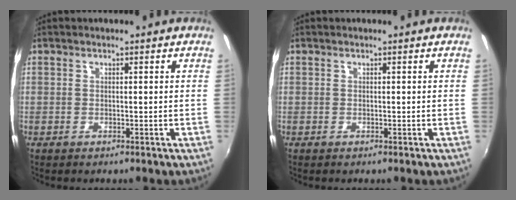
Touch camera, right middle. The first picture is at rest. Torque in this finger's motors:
{"motor_torque": [0.00, 0.00, 0.00, 0.00]}